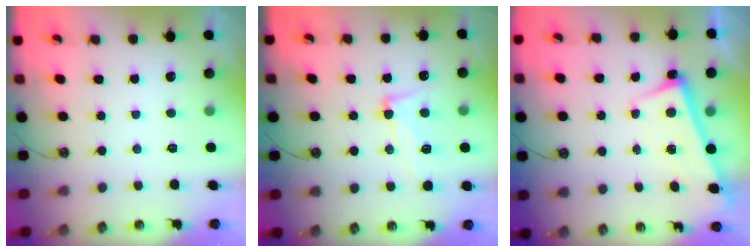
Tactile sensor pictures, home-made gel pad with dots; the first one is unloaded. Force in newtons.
{"total": 10.6, "press": 10.4, "slide": 1.9}
{"total": 2.6, "press": 2.5, "slide": 0.7}